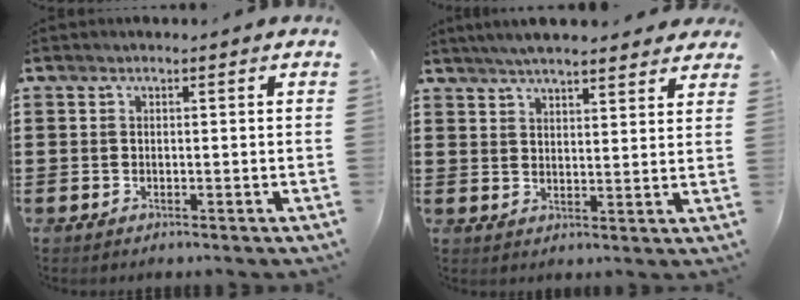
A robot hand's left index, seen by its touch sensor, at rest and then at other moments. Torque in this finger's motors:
{"motor_torque": [2.14, 0.00, 1.05, 0.21]}